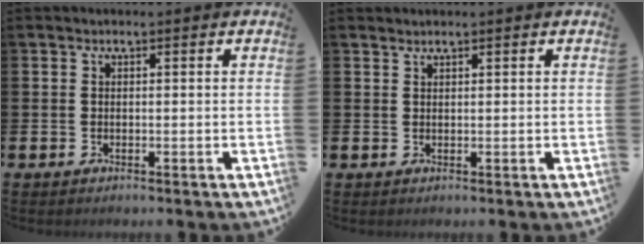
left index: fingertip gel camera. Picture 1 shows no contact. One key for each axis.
{"total": 0.7, "fx": 0.7, "fy": 0.0, "fz": 0.0, "tx": 0.000, "ty": 0.001, "tz": 0.013}